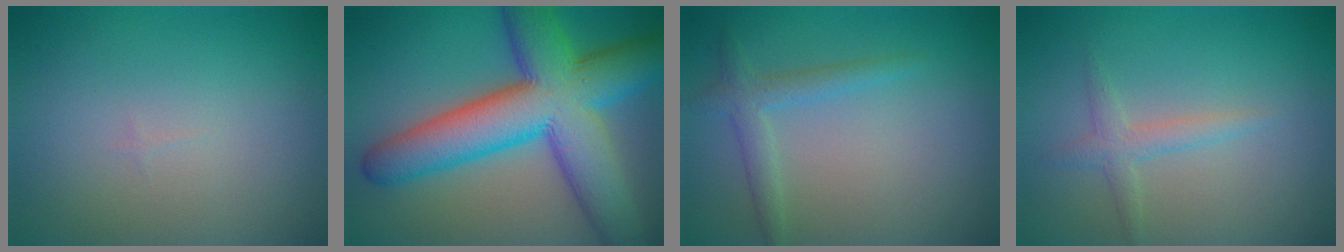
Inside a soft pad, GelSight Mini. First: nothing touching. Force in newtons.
{"total": 12.8, "press": 12.8, "slide": 0.3}
{"total": 2.1, "press": 2.1, "slide": 0.1}
{"total": 1.7, "press": 1.7, "slide": 0.1}